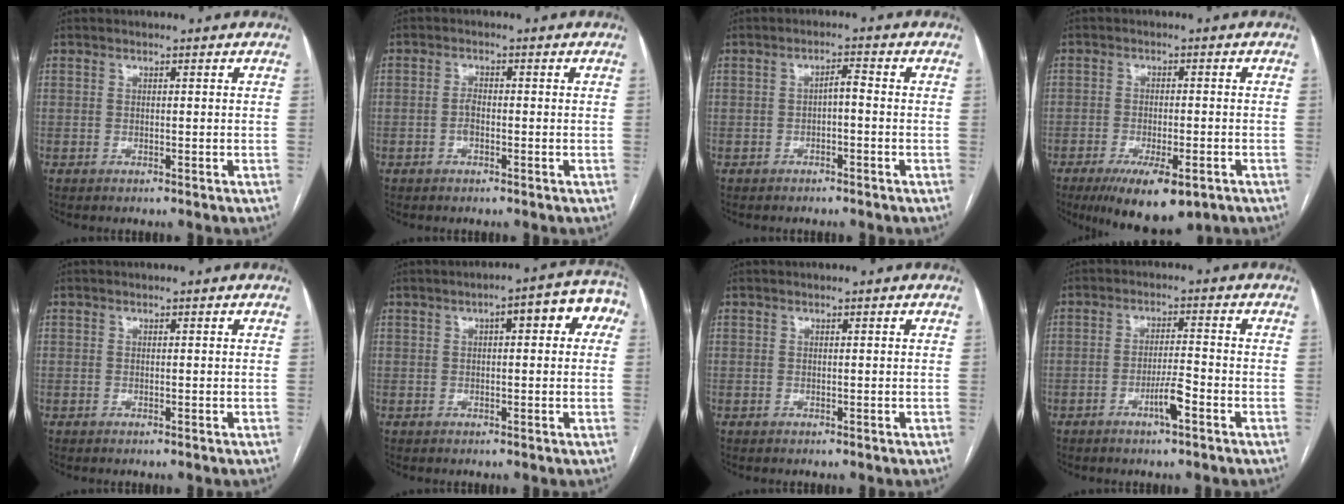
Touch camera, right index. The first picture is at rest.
{"total": 1.6, "force": [-0.5, 0.7, 1.3], "torque": [-0.023, 0.005, -0.009]}
{"total": 2.1, "force": [-0.6, 0.5, 1.9], "torque": [-0.030, 0.007, -0.009]}
{"total": 10.0, "force": [-6.1, 3.2, 7.2], "torque": [-0.114, -0.015, -0.091]}
{"total": 0.0}
{"total": 8.2, "force": [2.4, 2.5, 7.4], "torque": [-0.088, 0.036, 0.022]}
{"total": 0.0}
{"total": 4.2, "force": [-2.2, 0.2, 3.5], "torque": [-0.062, 0.000, -0.039]}